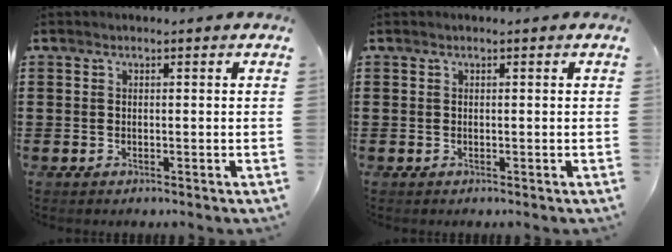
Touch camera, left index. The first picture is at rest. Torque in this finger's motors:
{"motor_torque": [0.03, 0.01, 0.00, -0.01]}